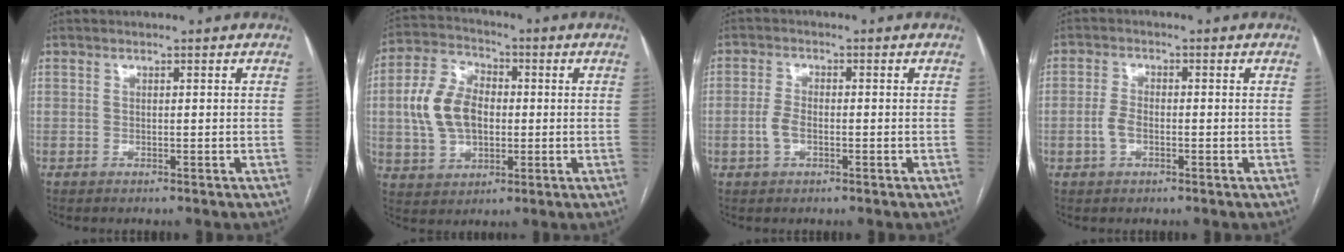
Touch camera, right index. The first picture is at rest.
{"total": 11.2, "force": [0.0, 7.5, 8.3], "torque": [-0.189, 0.026, 0.004]}
{"total": 3.3, "force": [-1.0, 1.7, 2.7], "torque": [-0.063, 0.005, -0.019]}
{"total": 3.3, "force": [-1.0, 1.7, 2.7], "torque": [-0.061, 0.006, -0.019]}